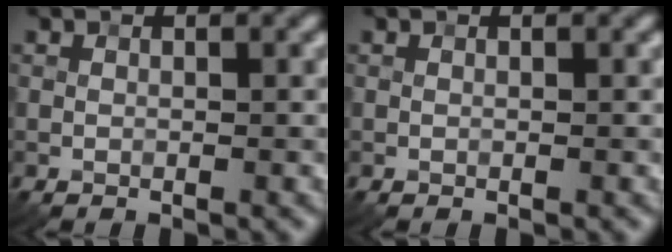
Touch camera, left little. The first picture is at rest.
{"total": 0.0}